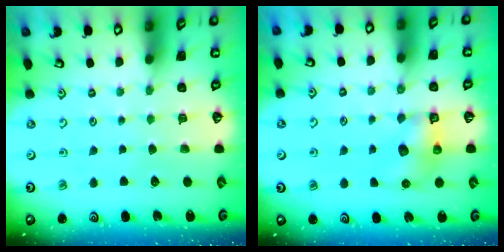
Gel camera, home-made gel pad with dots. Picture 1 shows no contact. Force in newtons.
{"total": 6.6, "press": 6.6, "slide": 0.2}